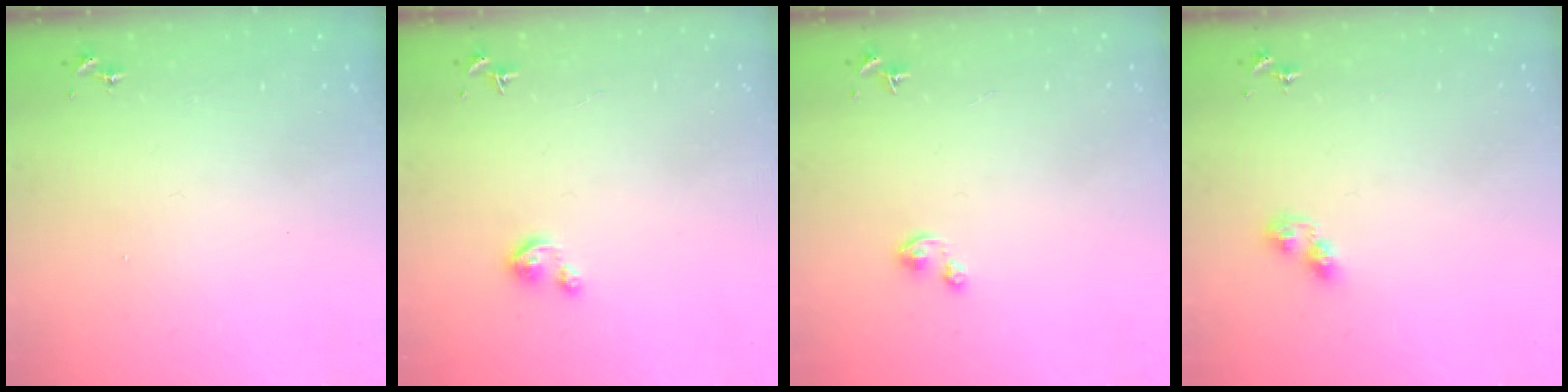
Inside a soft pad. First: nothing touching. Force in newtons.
{"total": 3.8, "press": 3.7, "slide": 0.4}
{"total": 2.5, "press": 2.5, "slide": 0.2}
{"total": 3.0, "press": 2.9, "slide": 0.4}